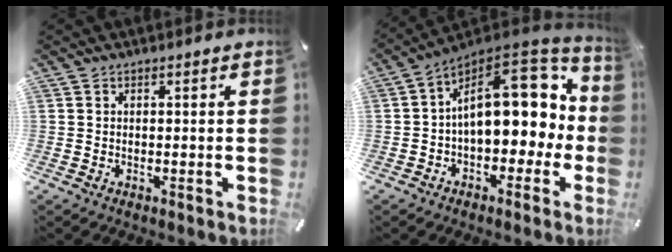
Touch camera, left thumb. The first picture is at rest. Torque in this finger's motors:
{"motor_torque": [1.25, 3.20, 0.70, 0.25, 0.27]}